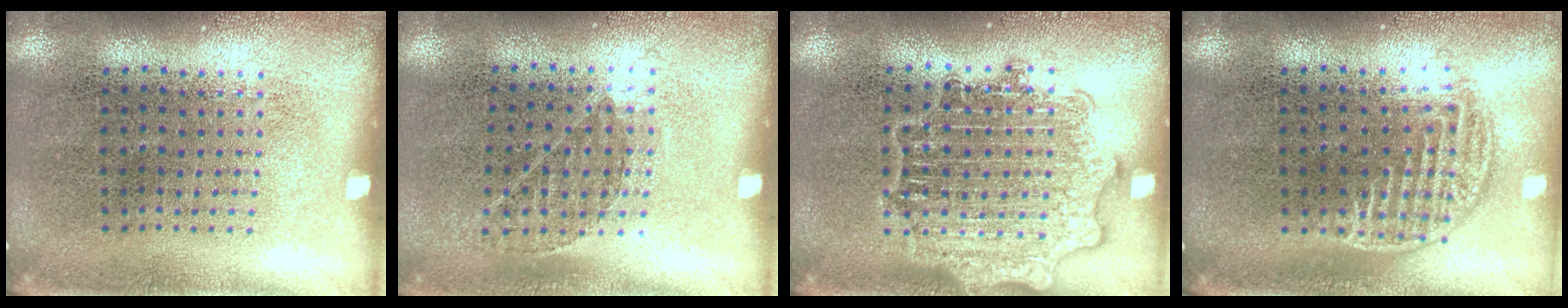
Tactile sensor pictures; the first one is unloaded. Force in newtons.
{"total": 0.8, "press": 0.6, "slide": 0.5}
{"total": 2.4, "press": 2.4, "slide": 0.3}
{"total": 1.1, "press": 1.0, "slide": 0.5}